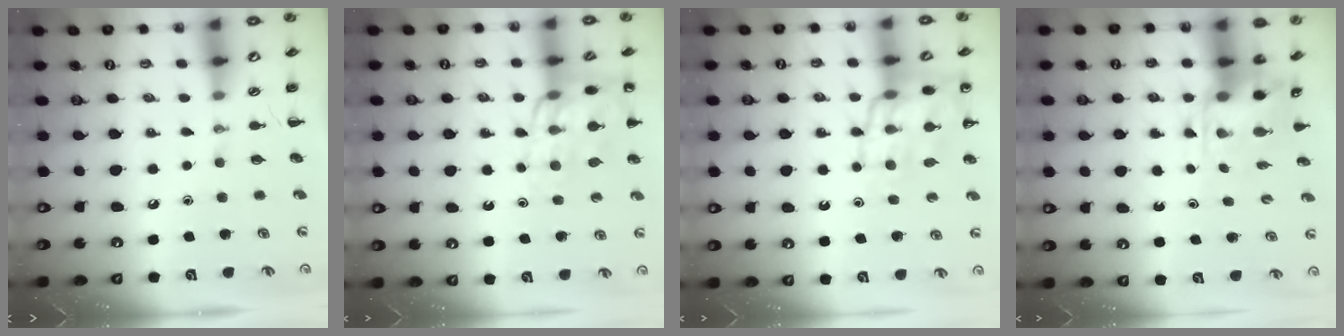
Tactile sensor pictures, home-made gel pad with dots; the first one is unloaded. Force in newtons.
{"total": 14.3, "press": 14.1, "slide": 2.4}
{"total": 18.7, "press": 18.4, "slide": 3.4}
{"total": 4.6, "press": 4.6, "slide": 0.5}